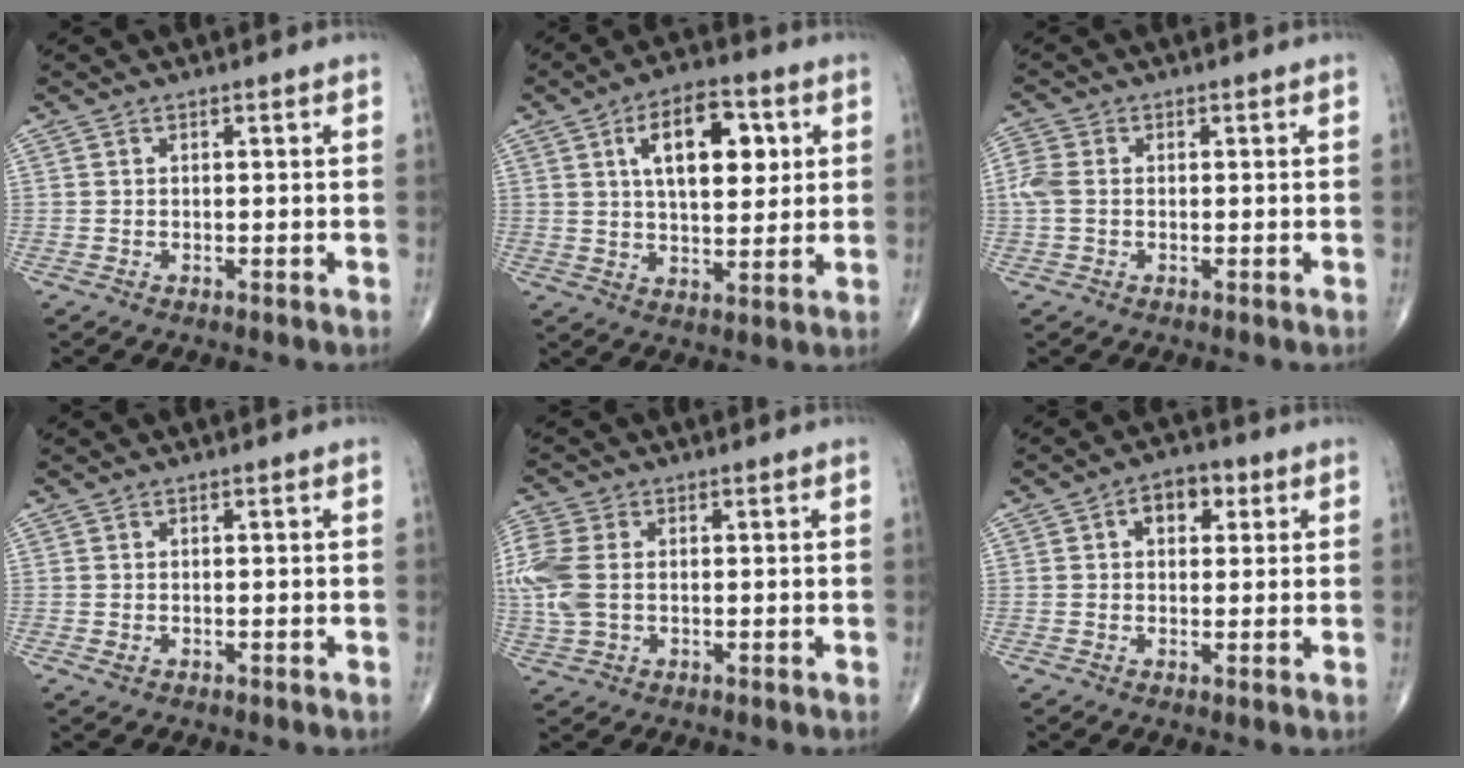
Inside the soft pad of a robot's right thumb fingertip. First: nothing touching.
{"total": 13.5, "force": [4.0, 6.7, 11.0], "torque": [-0.147, -0.006, 0.064]}
{"total": 3.5, "force": [-0.1, 2.5, 2.5], "torque": [-0.080, 0.005, -0.008]}
{"total": 0.7, "force": [-0.1, 0.5, 0.4], "torque": [-0.008, -0.001, 0.001]}
{"total": 8.6, "force": [0.4, 5.7, 6.4], "torque": [-0.183, 0.011, 0.011]}
{"total": 5.8, "force": [1.9, 3.8, 3.8], "torque": [-0.030, 0.007, 0.022]}